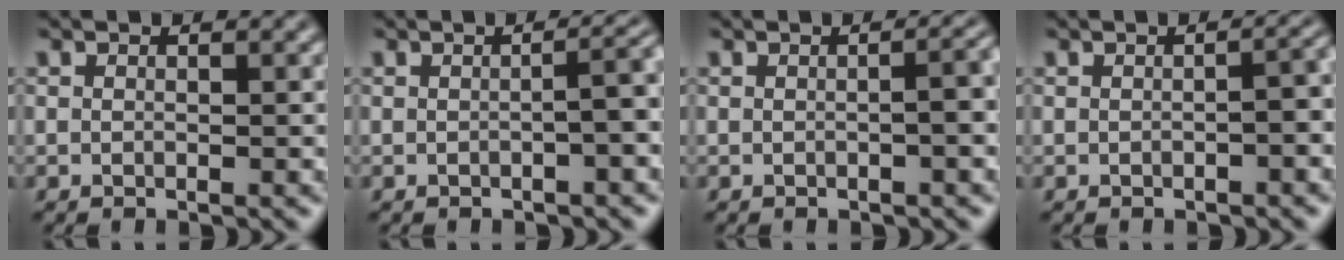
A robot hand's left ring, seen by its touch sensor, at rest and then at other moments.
{"total": 3.1, "force": [-0.2, 1.0, 3.0], "torque": [-0.025, 0.017, -0.006]}
{"total": 2.8, "force": [-0.1, 1.1, 2.6], "torque": [-0.014, 0.010, 0.000]}
{"total": 2.3, "force": [-0.4, 0.8, 2.1], "torque": [-0.018, 0.009, -0.001]}